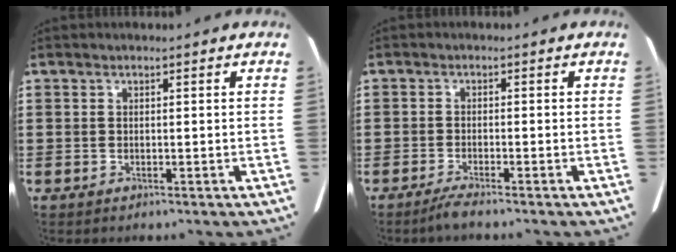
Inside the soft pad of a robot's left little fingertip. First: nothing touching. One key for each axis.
{"total": 1.9, "fx": -1.6, "fy": -0.2, "fz": 1.1, "tx": -0.016, "ty": 0.002, "tz": -0.029}